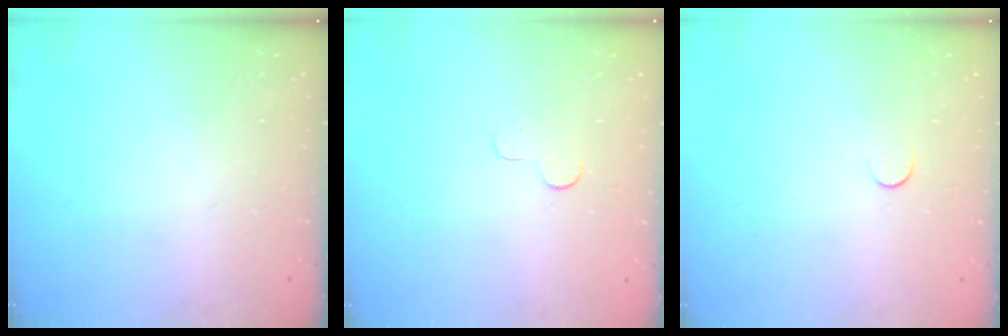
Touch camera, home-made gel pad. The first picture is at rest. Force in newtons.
{"total": 2.9, "press": 2.9, "slide": 0.3}
{"total": 3.7, "press": 3.7, "slide": 0.4}